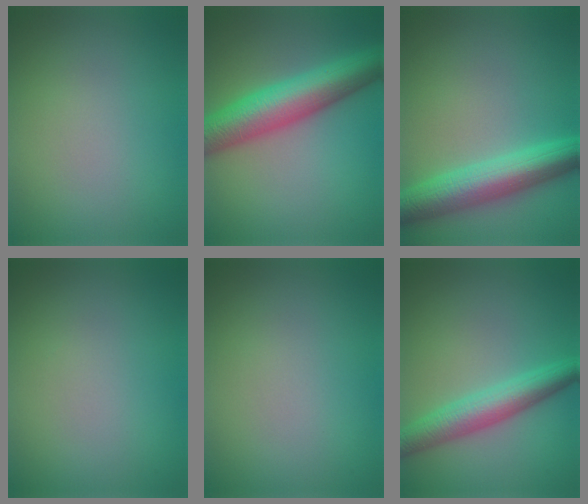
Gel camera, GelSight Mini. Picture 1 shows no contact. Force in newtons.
{"total": 9.1, "press": 9.1, "slide": 0.3}
{"total": 7.1, "press": 7.1, "slide": 0.0}
{"total": 0.0}
{"total": 0.0}
{"total": 4.5, "press": 4.5, "slide": 0.1}